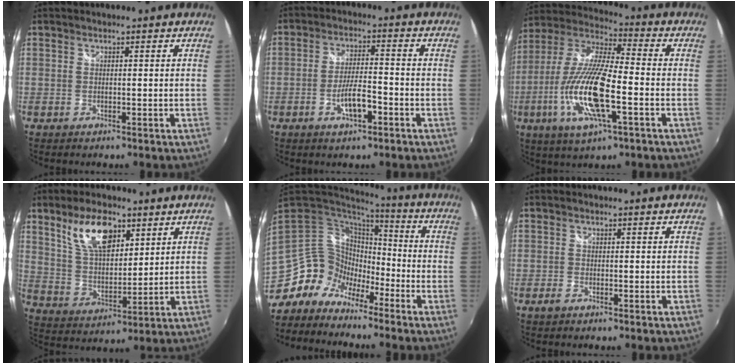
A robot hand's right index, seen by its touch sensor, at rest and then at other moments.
{"total": 6.5, "force": [-3.1, 1.7, 5.4], "torque": [-0.105, 0.000, -0.050]}
{"total": 18.6, "force": [-5.8, 4.6, 17.1], "torque": [-0.352, -0.019, -0.117]}
{"total": 12.3, "force": [6.8, 5.8, 8.5], "torque": [-0.153, 0.013, 0.136]}
{"total": 11.2, "force": [-7.9, 7.3, 3.1], "torque": [-0.056, 0.025, -0.151]}
{"total": 1.3, "force": [-0.9, 0.7, 0.7], "torque": [-0.014, -0.002, -0.018]}